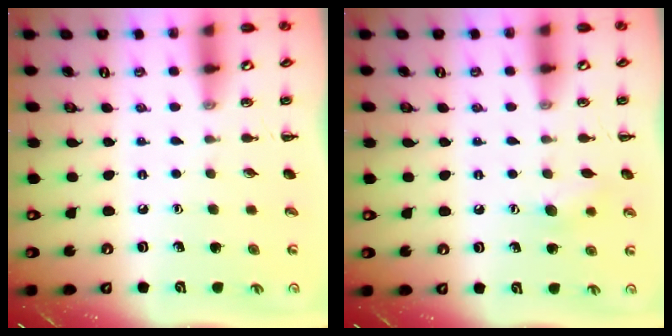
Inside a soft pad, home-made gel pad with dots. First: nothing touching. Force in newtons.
{"total": 6.6, "press": 6.5, "slide": 1.5}